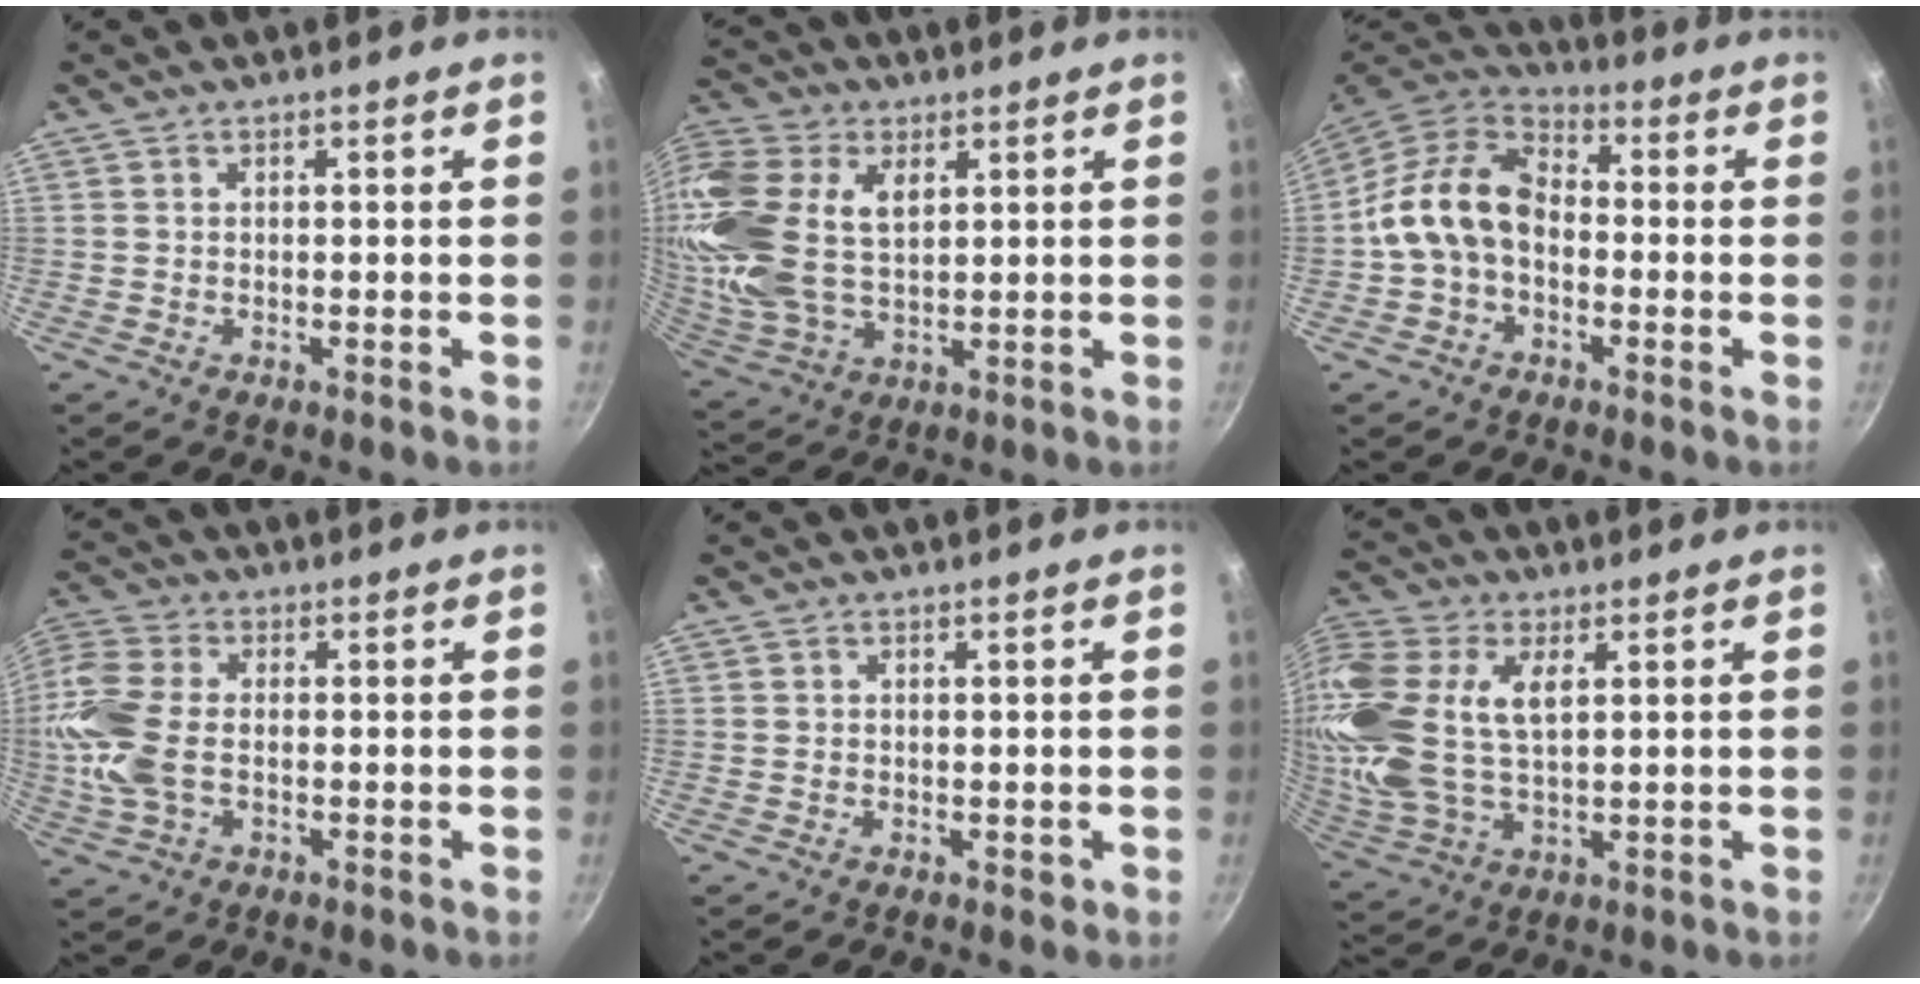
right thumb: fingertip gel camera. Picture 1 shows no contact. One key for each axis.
{"total": 20.5, "fx": 5.2, "fy": 12.9, "fz": 15.1, "tx": -0.333, "ty": -0.008, "tz": 0.100}
{"total": 13.1, "fx": -1.3, "fy": 9.3, "fz": 9.1, "tx": -0.143, "ty": 0.038, "tz": -0.042}
{"total": 12.9, "fx": -1.0, "fy": 7.9, "fz": 10.2, "tx": -0.224, "ty": 0.015, "tz": -0.032}
{"total": 0.7, "fx": -0.1, "fy": 0.6, "fz": 0.4, "tx": -0.003, "ty": 0.001, "tz": -0.001}
{"total": 20.8, "fx": 5.2, "fy": 11.9, "fz": 16.2, "tx": -0.368, "ty": 0.007, "tz": 0.098}